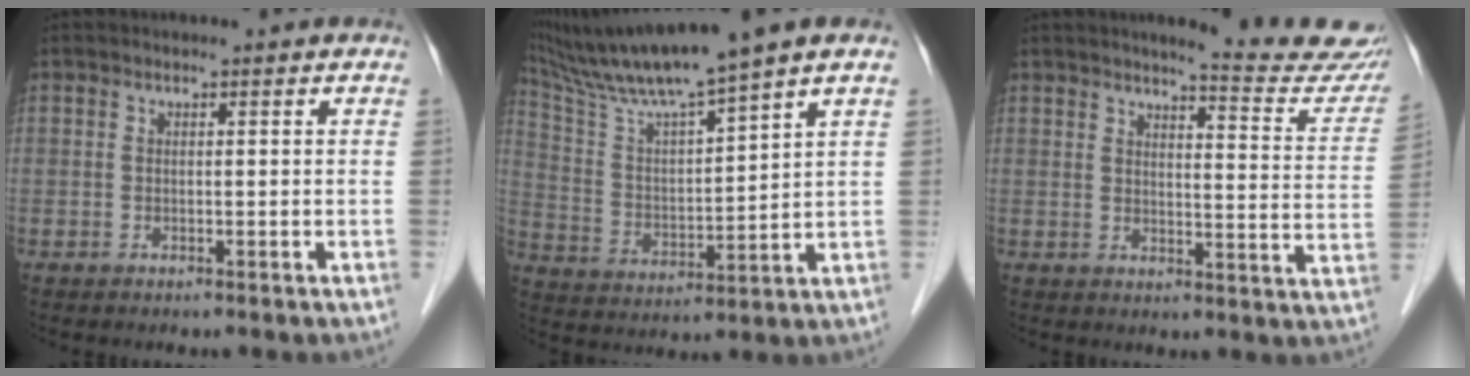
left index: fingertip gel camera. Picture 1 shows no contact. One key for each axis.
{"total": 14.1, "fx": 11.8, "fy": -1.5, "fz": 7.6, "tx": -0.143, "ty": 0.007, "tz": 0.219}
{"total": 13.5, "fx": 12.8, "fy": 0.1, "fz": 4.3, "tx": -0.043, "ty": -0.071, "tz": 0.132}